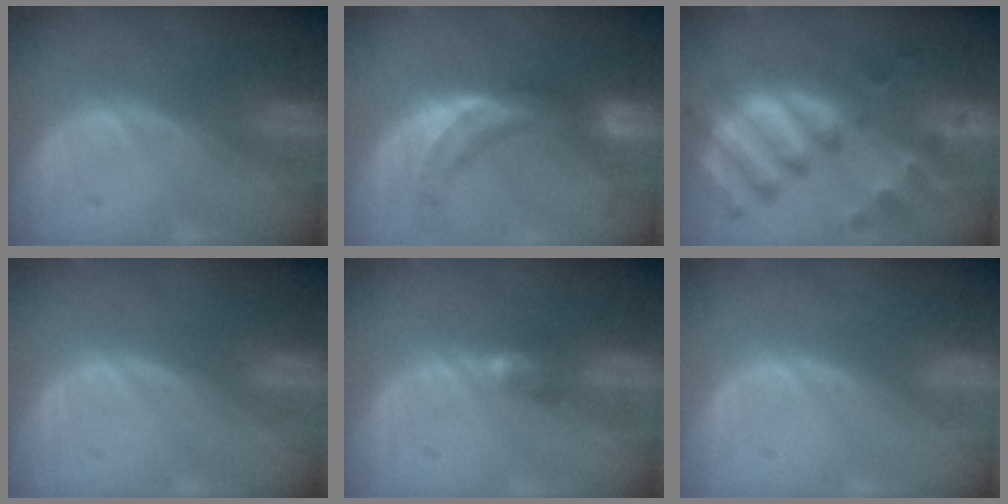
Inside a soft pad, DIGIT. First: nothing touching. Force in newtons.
{"total": 10.8, "press": 9.4, "slide": 5.3}
{"total": 11.4, "press": 9.8, "slide": 5.9}
{"total": 0.0}
{"total": 2.8, "press": 2.5, "slide": 1.3}
{"total": 0.0}